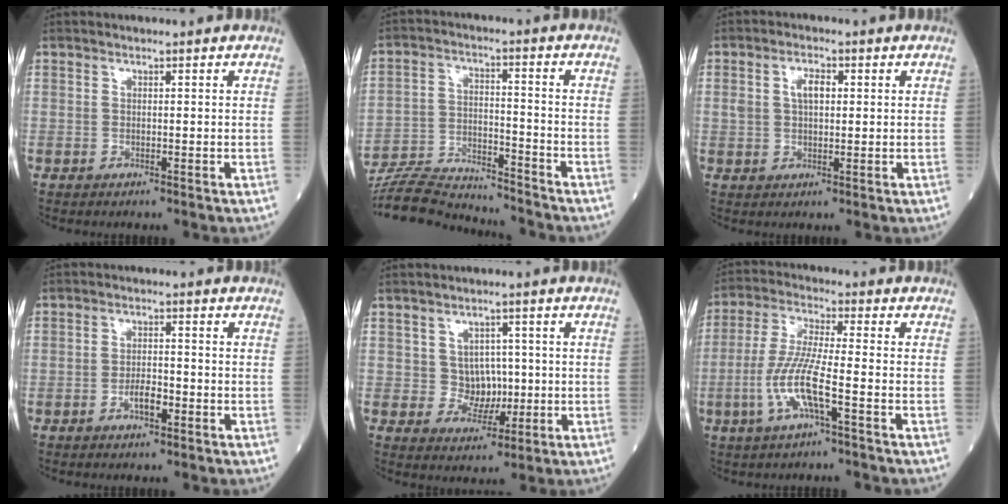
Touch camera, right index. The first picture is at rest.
{"total": 14.8, "force": [-14.4, 1.1, 3.2], "torque": [-0.061, 0.008, -0.239]}
{"total": 3.7, "force": [0.8, 1.8, 3.1], "torque": [-0.065, 0.014, 0.019]}
{"total": 3.1, "force": [-1.4, 1.0, 2.5], "torque": [-0.044, 0.004, -0.026]}
{"total": 4.4, "force": [0.1, 3.9, 2.0], "torque": [-0.020, 0.006, 0.009]}
{"total": 8.8, "force": [-3.1, 0.5, 8.2], "torque": [-0.172, -0.002, -0.065]}